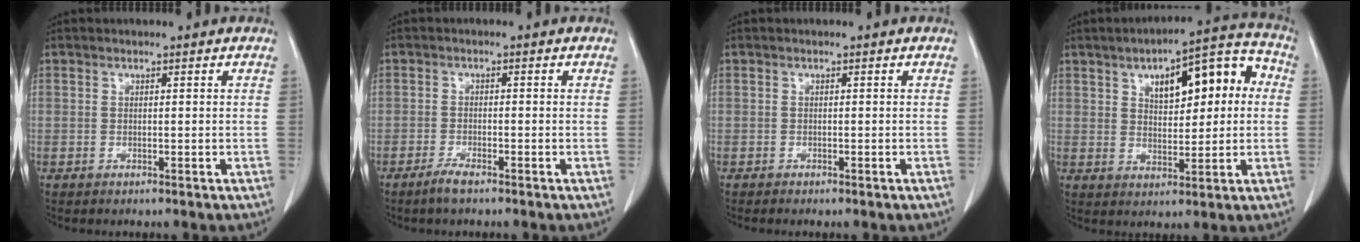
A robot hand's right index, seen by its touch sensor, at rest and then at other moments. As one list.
[{"total": 2.5, "force": [-1.9, 0.2, 1.5], "torque": [-0.036, -0.003, -0.039]}, {"total": 0.5, "force": [-0.5, 0.2, 0.2], "torque": [-0.006, -0.001, -0.008]}, {"total": 13.2, "force": [3.3, 5.3, 11.6], "torque": [-0.153, 0.042, 0.051]}]